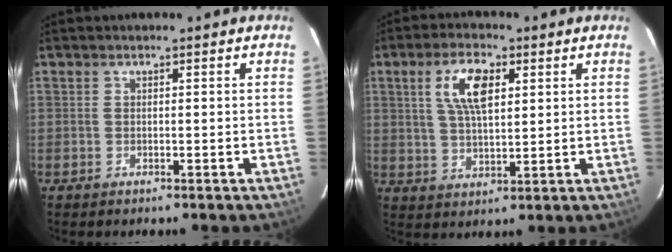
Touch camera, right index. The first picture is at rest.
{"total": 8.4, "force": [3.0, 3.5, 7.0], "torque": [-0.133, 0.010, 0.059]}